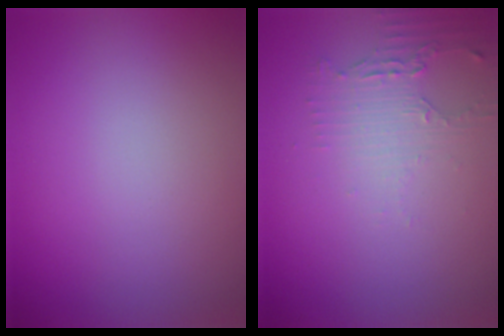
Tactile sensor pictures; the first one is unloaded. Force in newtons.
{"total": 2.1, "press": 1.6, "slide": 1.4}